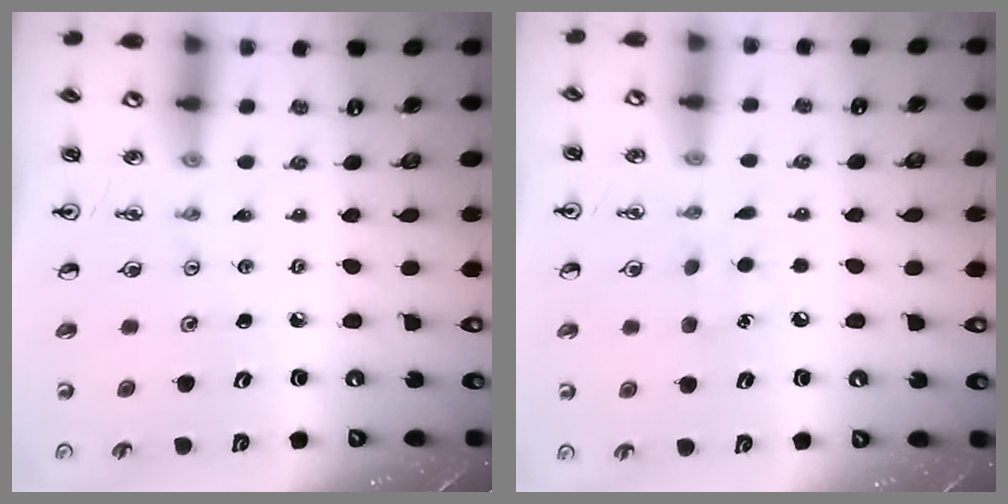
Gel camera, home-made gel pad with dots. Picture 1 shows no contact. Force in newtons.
{"total": 6.3, "press": 6.3, "slide": 0.8}